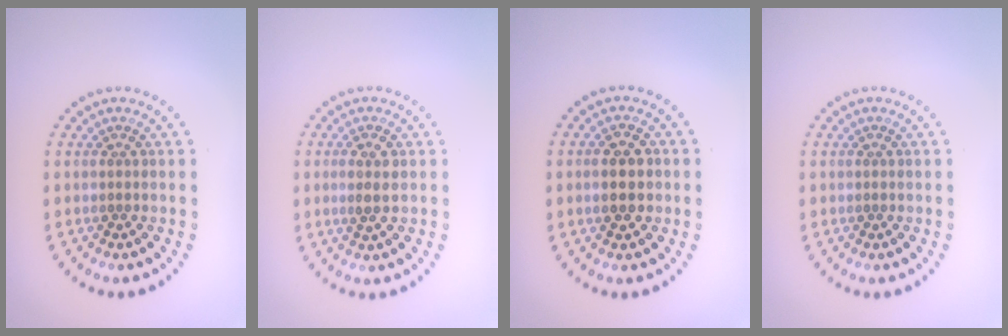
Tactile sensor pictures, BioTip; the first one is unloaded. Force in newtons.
{"total": 1.7, "press": 1.5, "slide": 0.7}
{"total": 2.8, "press": 2.8, "slide": 0.2}
{"total": 0.0}